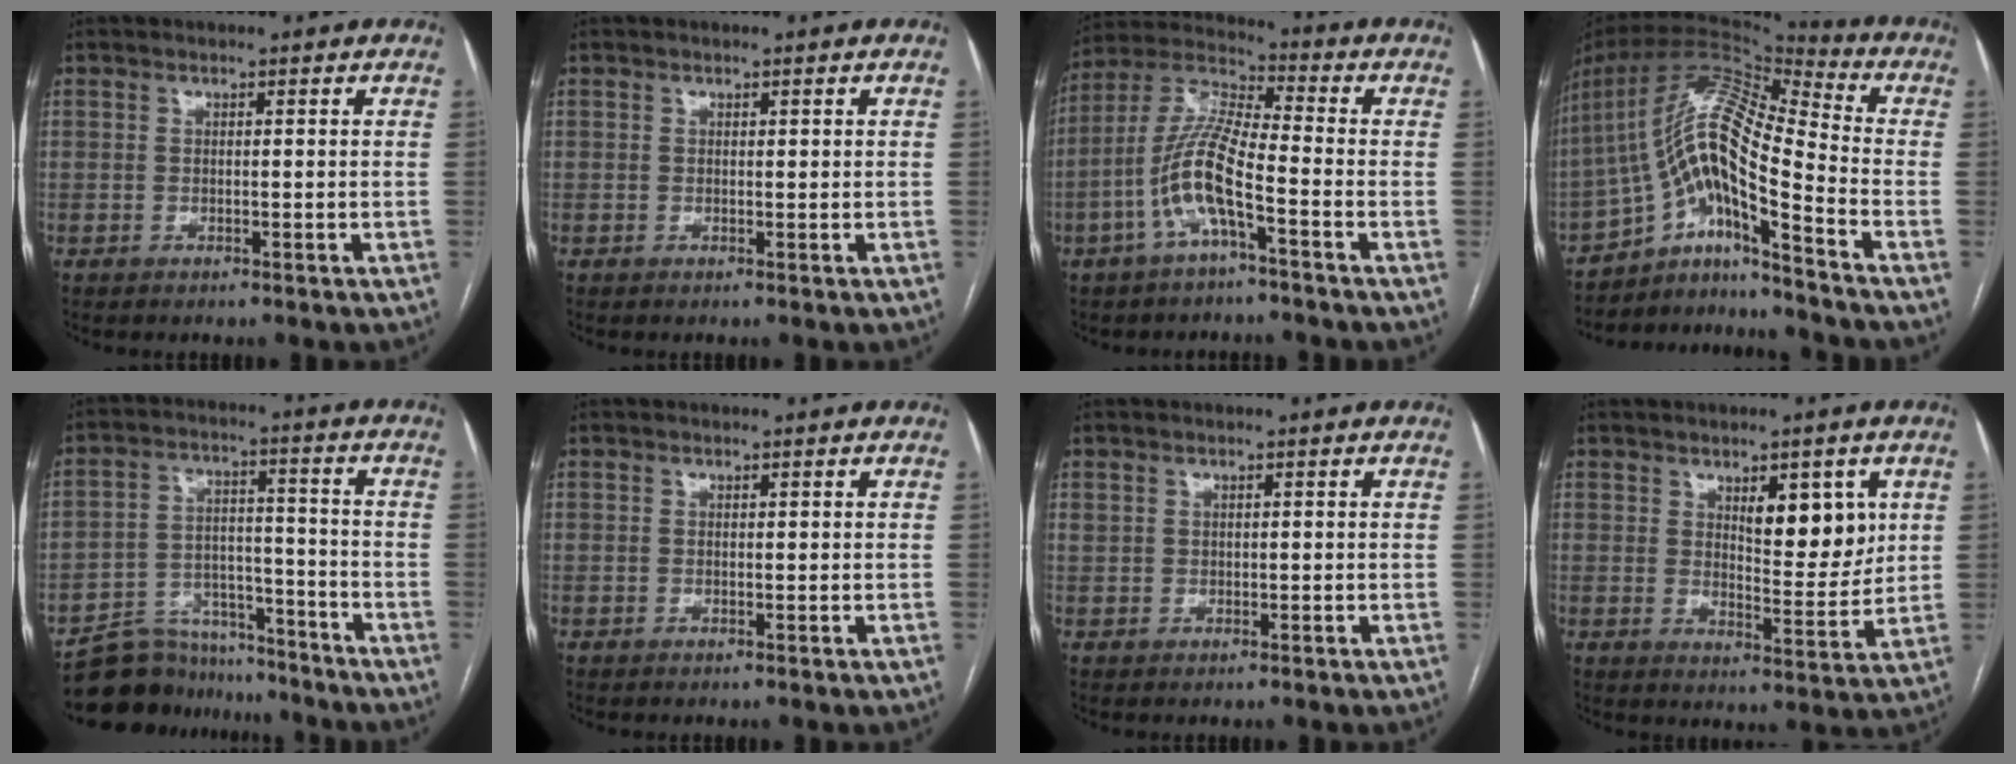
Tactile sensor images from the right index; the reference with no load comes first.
{"total": 0.0}
{"total": 10.6, "force": [-4.0, 1.7, 9.7], "torque": [-0.212, 0.010, -0.083]}
{"total": 16.0, "force": [-9.2, 1.4, 13.0], "torque": [-0.248, 0.025, -0.164]}
{"total": 11.1, "force": [-10.1, 4.6, 0.2], "torque": [0.007, 0.044, -0.166]}
{"total": 0.0}
{"total": 0.5, "force": [0.2, 0.5, 0.2], "torque": [-0.001, 0.013, 0.006]}
{"total": 7.9, "force": [3.0, 2.7, 6.8], "torque": [-0.099, -0.005, 0.049]}